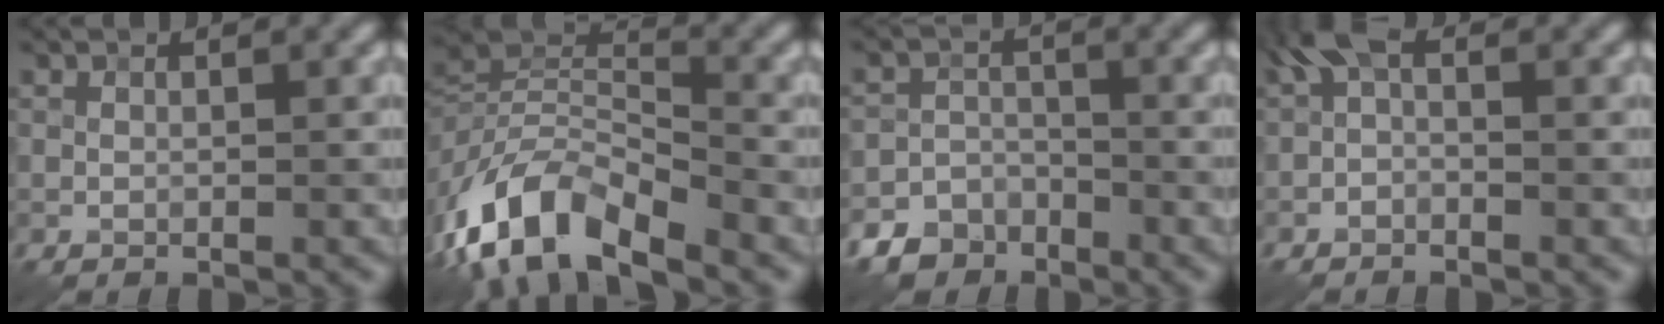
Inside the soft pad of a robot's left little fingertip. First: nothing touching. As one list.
[{"total": 10.5, "force": [-6.6, 4.8, 6.7], "torque": [-0.132, -0.001, -0.139]}, {"total": 5.3, "force": [-4.2, 3.1, 0.6], "torque": [0.003, -0.004, -0.068]}, {"total": 1.9, "force": [-0.3, 0.8, 1.7], "torque": [-0.033, 0.010, -0.013]}]